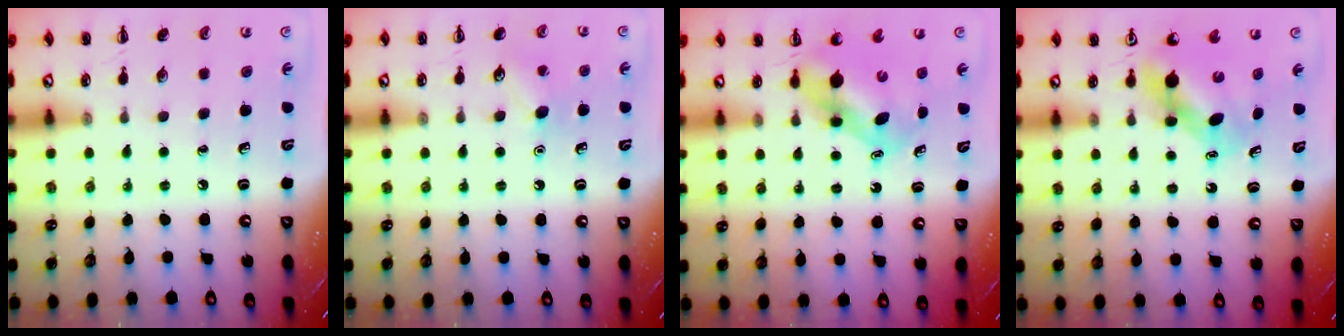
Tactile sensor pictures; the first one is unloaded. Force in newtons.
{"total": 8.6, "press": 8.3, "slide": 2.1}
{"total": 5.4, "press": 5.4, "slide": 0.5}
{"total": 5.5, "press": 5.4, "slide": 0.6}